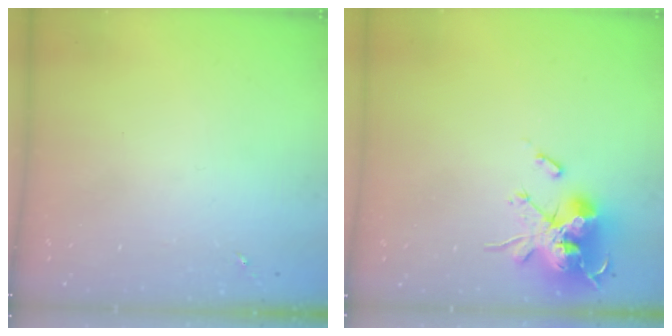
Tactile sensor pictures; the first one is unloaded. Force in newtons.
{"total": 18.9, "press": 18.9, "slide": 0.2}